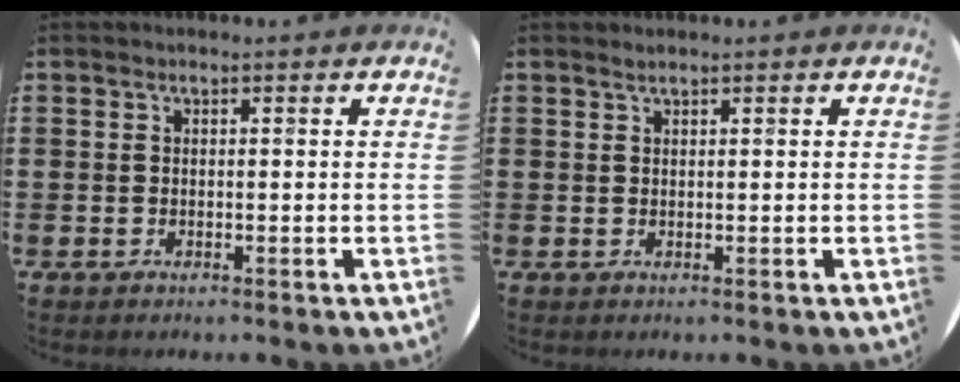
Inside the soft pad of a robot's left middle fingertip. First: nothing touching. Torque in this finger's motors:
{"motor_torque": [0.26, -0.18, -0.02, 0.02]}